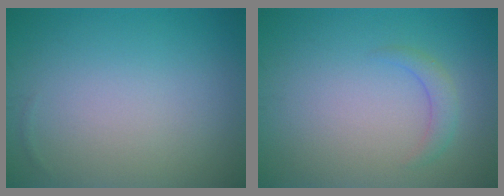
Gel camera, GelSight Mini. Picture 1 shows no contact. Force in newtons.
{"total": 1.5, "press": 1.5, "slide": 0.1}